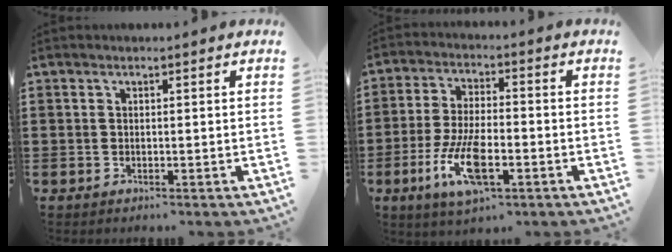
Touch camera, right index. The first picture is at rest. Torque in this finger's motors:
{"motor_torque": [2.14, 0.00, 0.96, 0.21]}